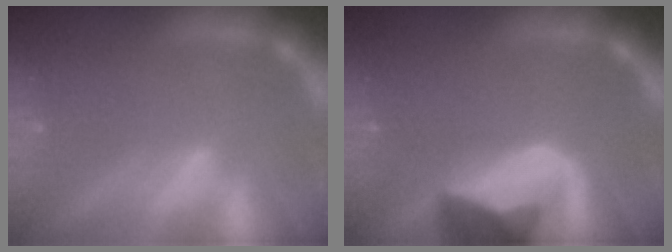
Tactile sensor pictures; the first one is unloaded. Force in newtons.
{"total": 10.0}